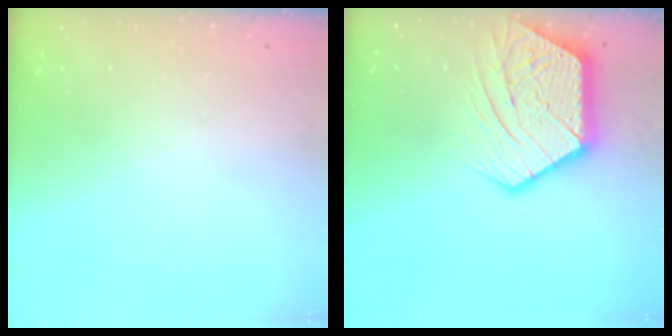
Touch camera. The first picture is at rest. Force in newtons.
{"total": 18.1, "press": 18.1, "slide": 1.5}